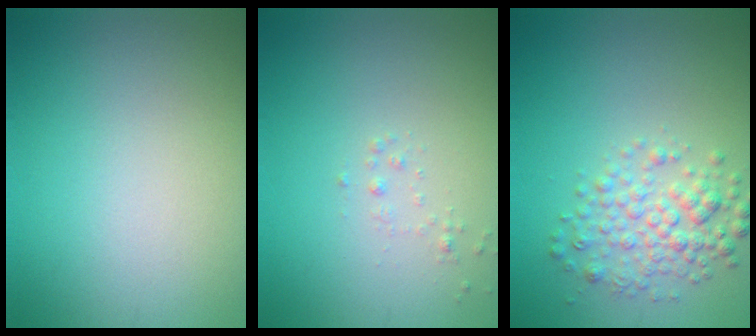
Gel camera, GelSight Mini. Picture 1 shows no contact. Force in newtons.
{"total": 0.6, "press": 0.6, "slide": 0.0}
{"total": 3.2, "press": 3.2, "slide": 0.1}